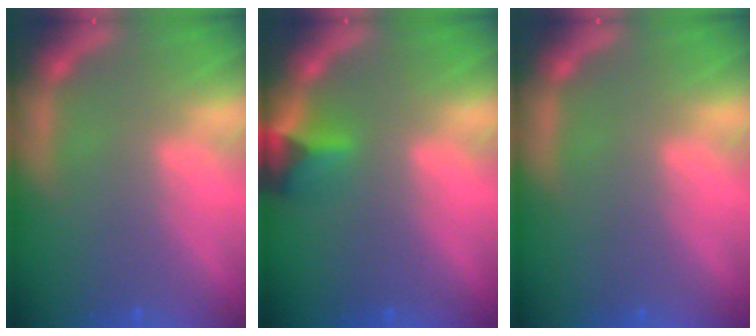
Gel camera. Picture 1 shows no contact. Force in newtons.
{"total": 2.9}
{"total": 0.0}